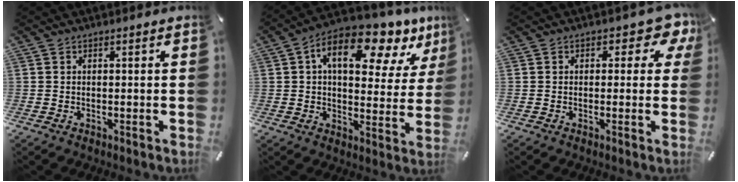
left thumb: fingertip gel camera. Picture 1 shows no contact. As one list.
[{"total": 14.9, "force": [7.9, 7.8, 10.0], "torque": [-0.148, -0.040, 0.130]}, {"total": 5.1, "force": [1.9, 3.1, 3.7], "torque": [-0.038, -0.006, 0.024]}]